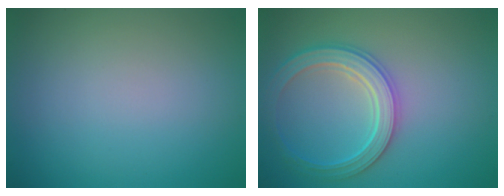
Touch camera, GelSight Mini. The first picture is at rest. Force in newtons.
{"total": 4.1, "press": 4.0, "slide": 1.1}